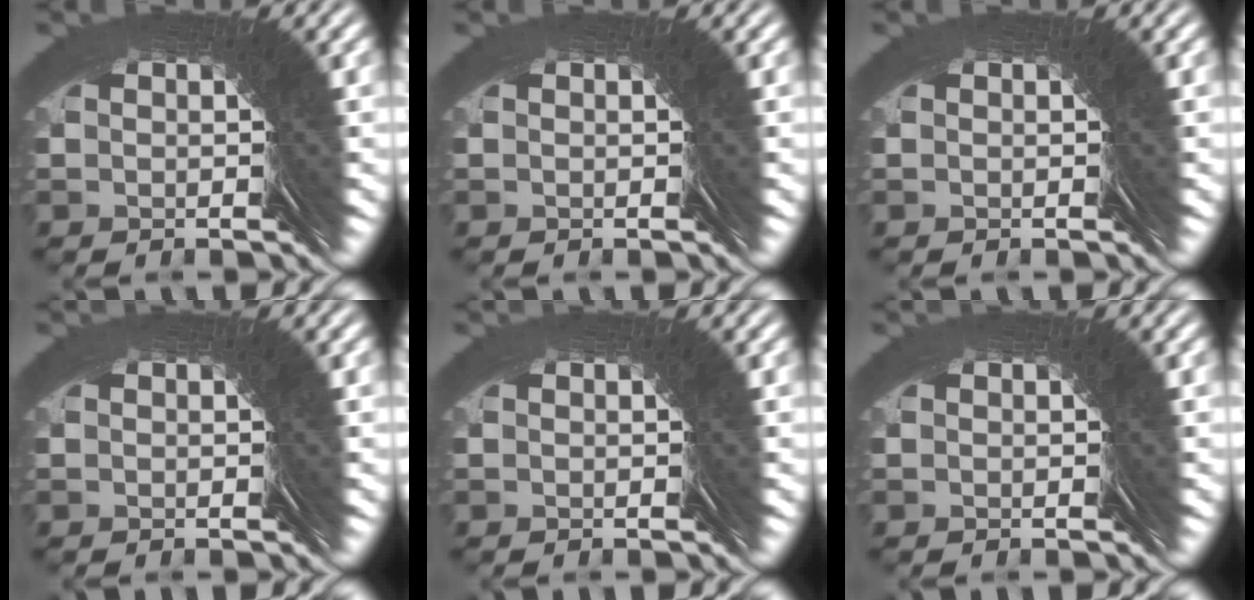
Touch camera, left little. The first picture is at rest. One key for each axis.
{"total": 0.0}
{"total": 0.0}
{"total": 0.0}
{"total": 0.0}
{"total": 0.0}